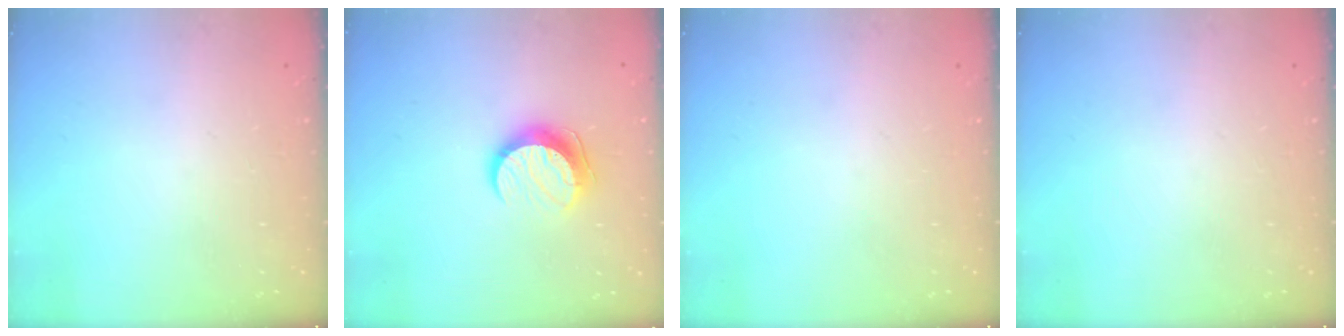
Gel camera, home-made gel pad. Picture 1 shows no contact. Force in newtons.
{"total": 9.7, "press": 9.7, "slide": 0.8}
{"total": 0.0}
{"total": 0.0}